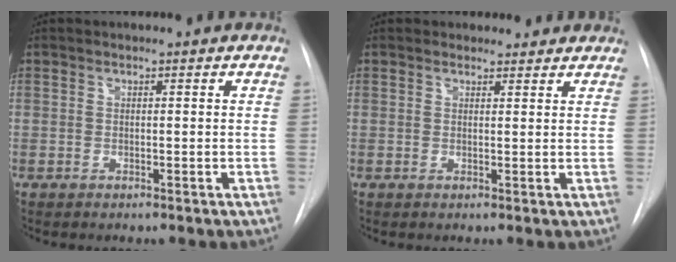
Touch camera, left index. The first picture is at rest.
{"total": 2.8, "force": [2.5, 1.3, -0.2], "torque": [0.009, -0.001, 0.018]}